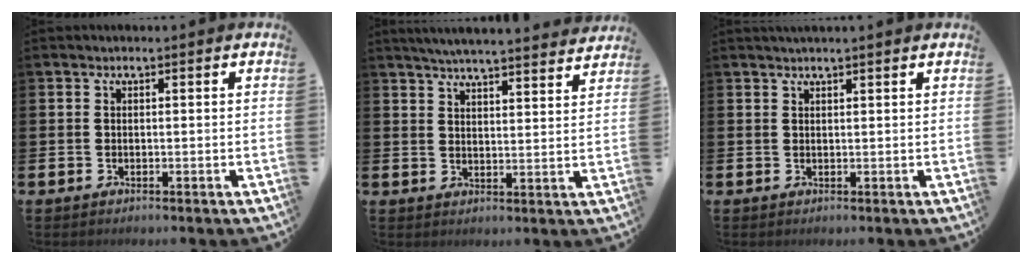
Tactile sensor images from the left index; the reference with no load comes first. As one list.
[{"total": 5.5, "force": [5.4, -0.1, 0.9], "torque": [-0.032, -0.031, 0.097]}, {"total": 1.3, "force": [1.2, -0.2, 0.4], "torque": [-0.006, 0.000, 0.022]}]